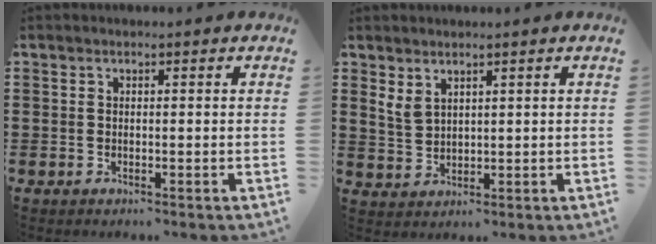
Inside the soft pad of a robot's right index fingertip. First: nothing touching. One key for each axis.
{"total": 2.8, "fx": 1.9, "fy": 1.4, "fz": 1.4, "tx": -0.032, "ty": 0.005, "tz": 0.037}